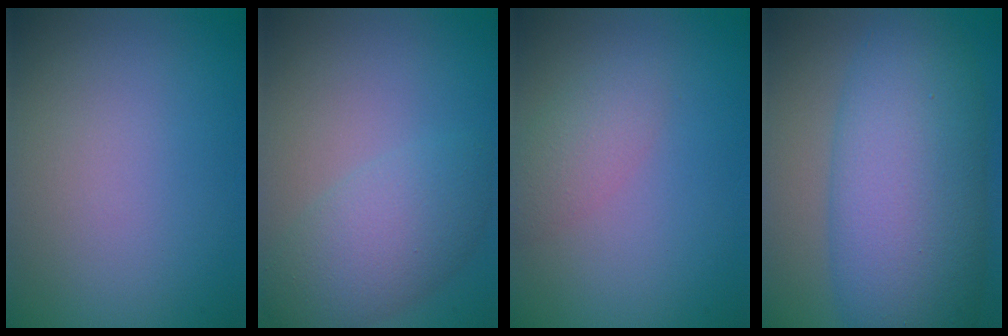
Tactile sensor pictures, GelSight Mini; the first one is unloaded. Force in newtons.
{"total": 4.7, "press": 4.7, "slide": 0.1}
{"total": 2.1, "press": 2.1, "slide": 0.1}
{"total": 11.5, "press": 11.5, "slide": 0.2}